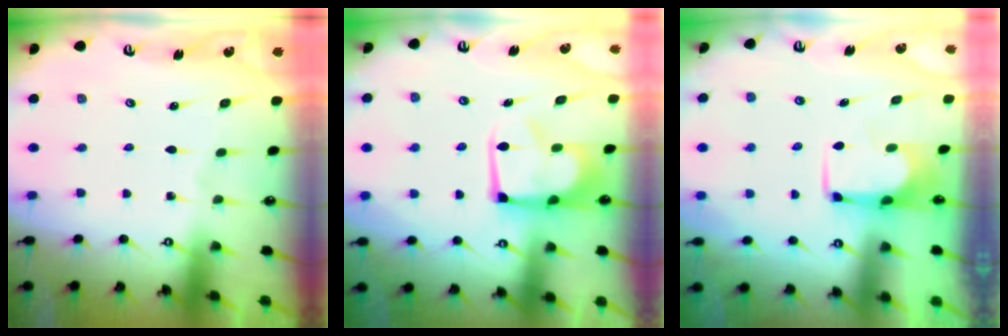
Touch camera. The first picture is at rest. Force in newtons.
{"total": 5.0, "press": 4.9, "slide": 0.8}
{"total": 0.0}